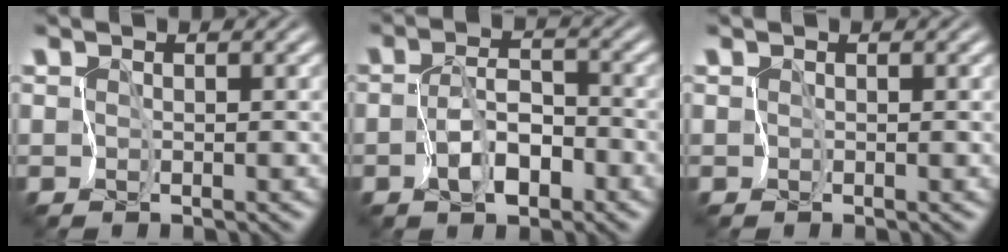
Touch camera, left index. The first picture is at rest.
{"total": 3.5, "force": [-1.9, 1.9, 2.3], "torque": [-0.047, 0.001, -0.033]}
{"total": 0.0}